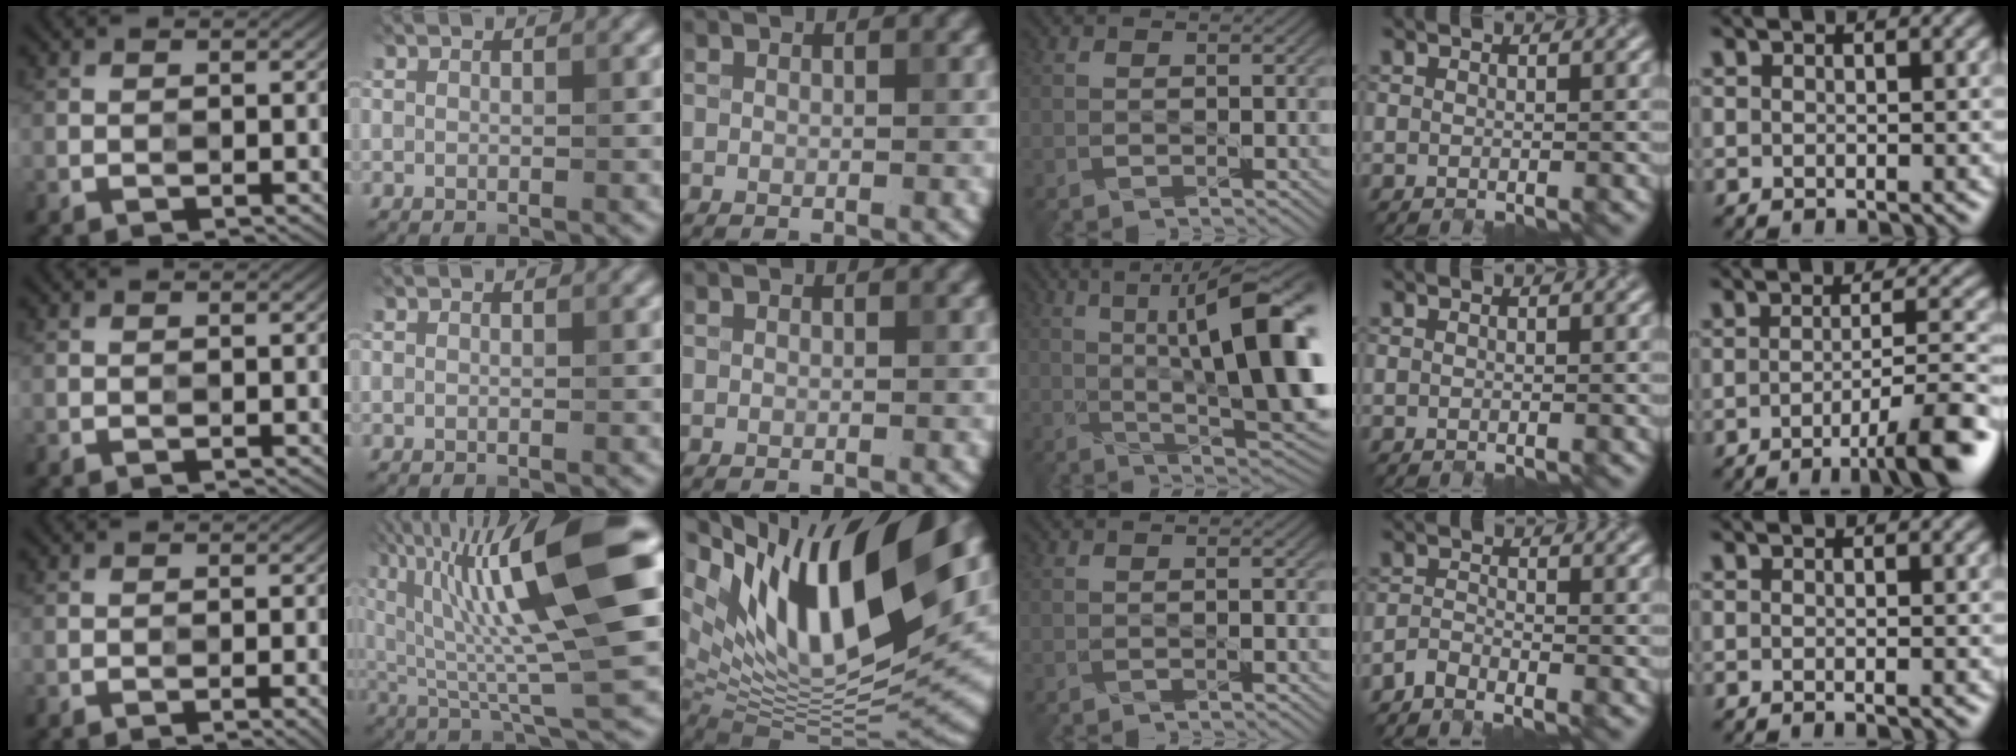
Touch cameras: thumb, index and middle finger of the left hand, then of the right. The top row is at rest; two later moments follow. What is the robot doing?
{"motion": "open", "object": "pencil case"}